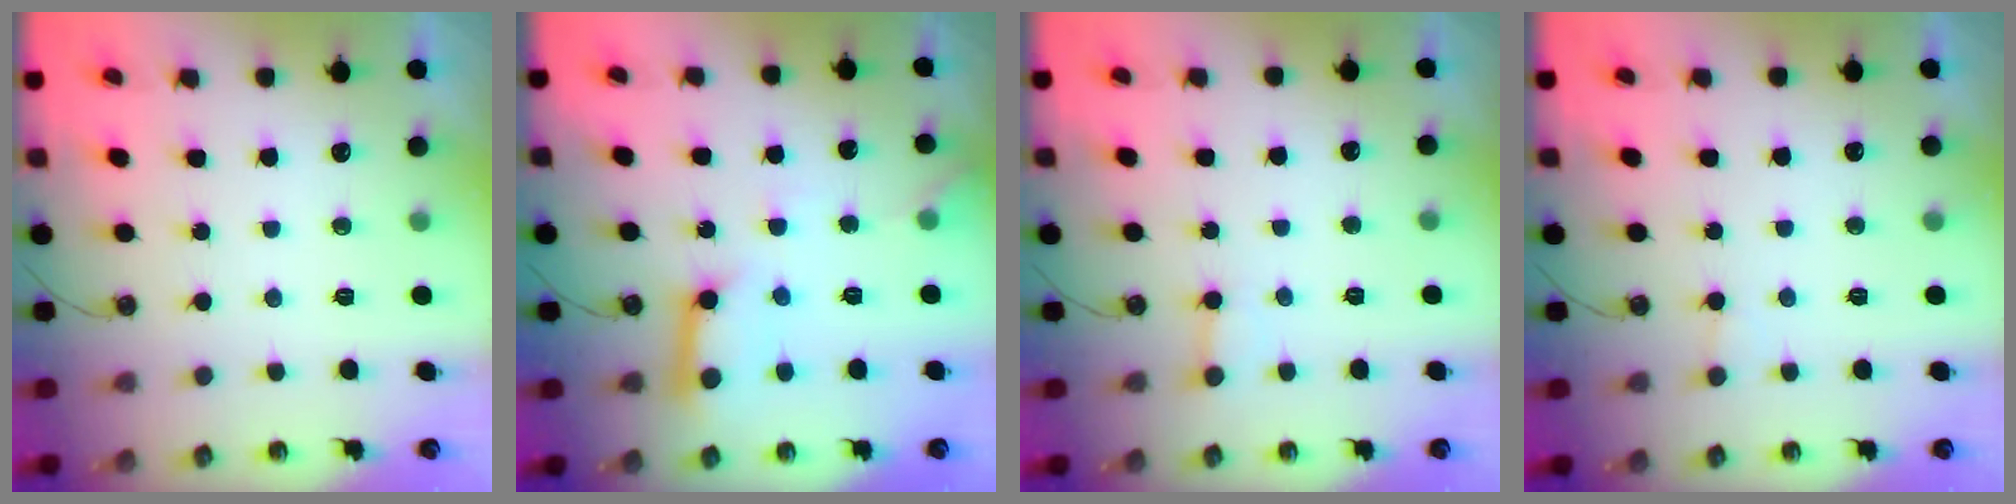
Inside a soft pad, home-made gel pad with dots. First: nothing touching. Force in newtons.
{"total": 10.8, "press": 10.7, "slide": 0.9}
{"total": 2.4, "press": 2.4, "slide": 0.1}
{"total": 4.8, "press": 4.8, "slide": 0.3}